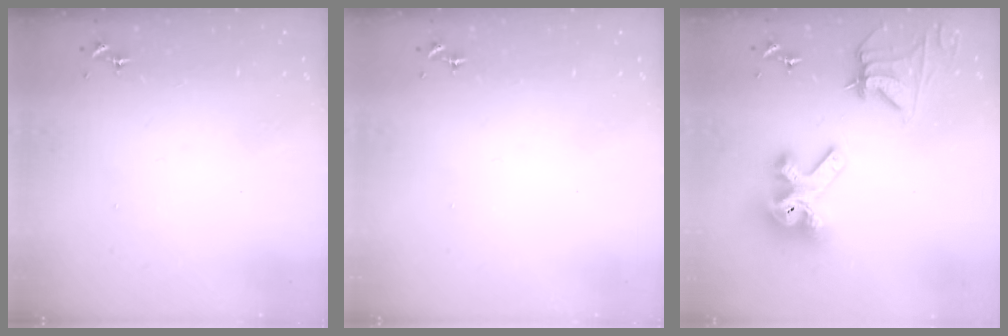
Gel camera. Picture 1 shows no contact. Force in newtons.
{"total": 0.0}
{"total": 17.2, "press": 17.1, "slide": 2.1}